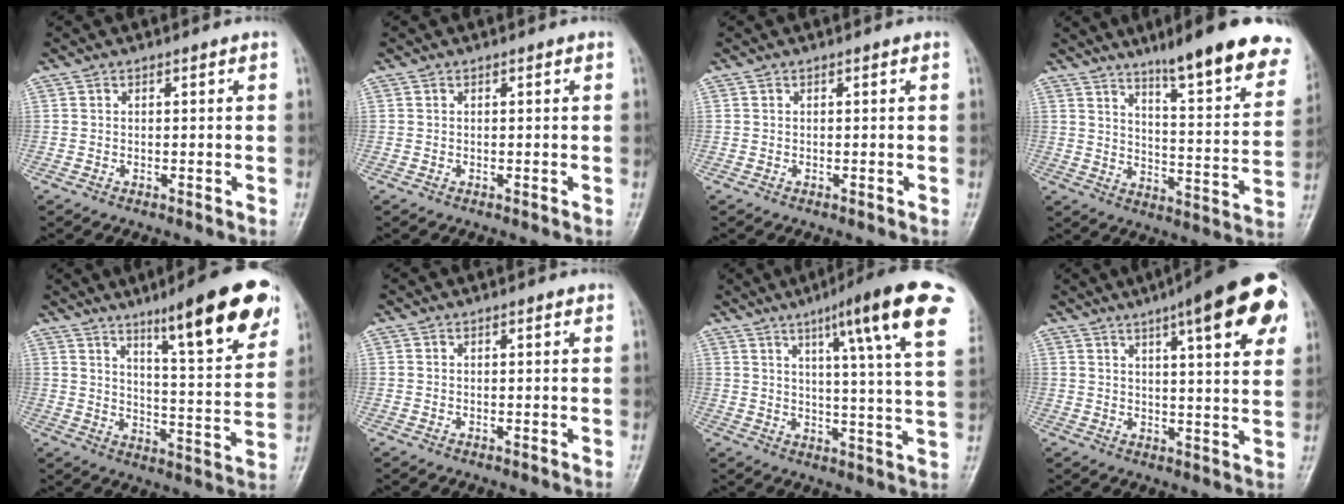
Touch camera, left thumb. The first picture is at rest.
{"total": 0.0}
{"total": 0.0}
{"total": 20.8, "force": [14.5, 3.4, 14.5], "torque": [-0.168, -0.067, 0.203]}
{"total": 17.8, "force": [10.7, 2.9, 13.9], "torque": [-0.169, -0.052, 0.160]}
{"total": 0.6, "force": [0.4, 0.1, 0.5], "torque": [-0.008, 0.001, 0.003]}
{"total": 19.4, "force": [10.0, 1.8, 16.5], "torque": [-0.216, -0.029, 0.126]}
{"total": 17.9, "force": [8.5, 4.2, 15.2], "torque": [-0.184, -0.011, 0.110]}